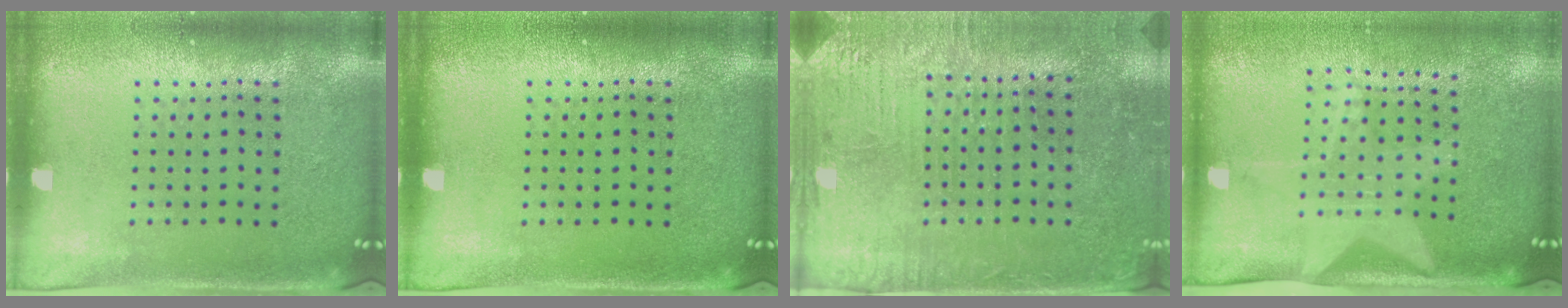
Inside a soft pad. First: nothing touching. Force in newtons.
{"total": 0.0}
{"total": 3.1, "press": 3.0, "slide": 0.8}
{"total": 2.1, "press": 1.6, "slide": 1.3}